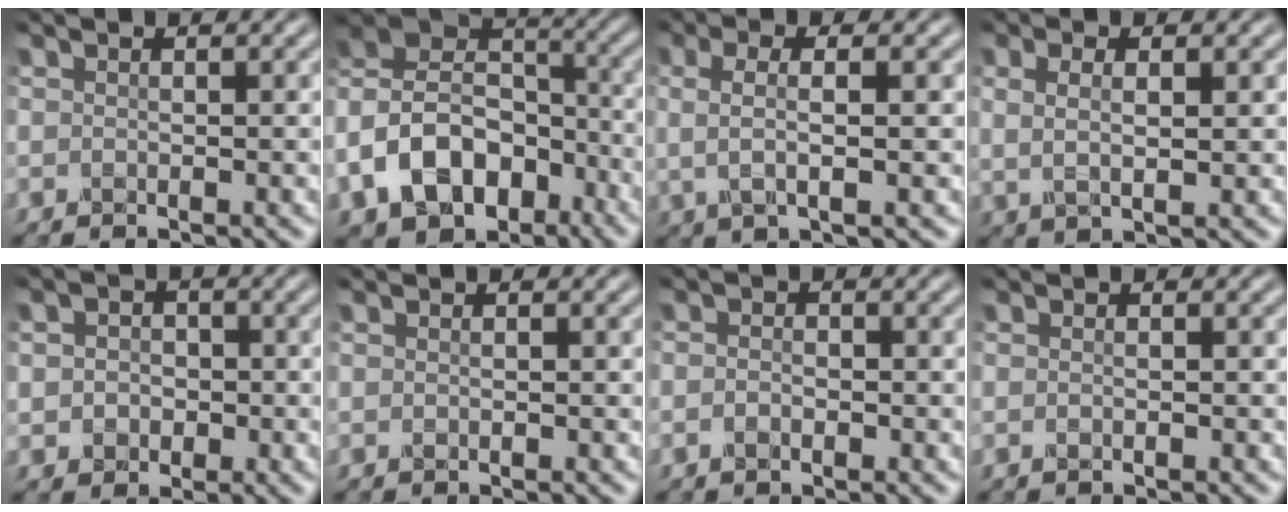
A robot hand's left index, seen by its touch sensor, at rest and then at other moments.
{"total": 10.6, "force": [-4.7, 7.3, 6.1], "torque": [-0.112, 0.006, -0.098]}
{"total": 3.5, "force": [0.4, 1.0, 3.3], "torque": [-0.064, 0.003, 0.006]}
{"total": 2.7, "force": [0.9, 0.9, 2.4], "torque": [-0.044, -0.003, 0.019]}
{"total": 2.5, "force": [-0.2, 2.2, 1.1], "torque": [-0.010, -0.004, -0.010]}
{"total": 0.0}
{"total": 1.2, "force": [-0.4, 0.7, 0.8], "torque": [-0.017, 0.000, -0.011]}
{"total": 0.5, "force": [-0.1, 0.2, 0.5], "torque": [-0.012, -0.005, -0.004]}